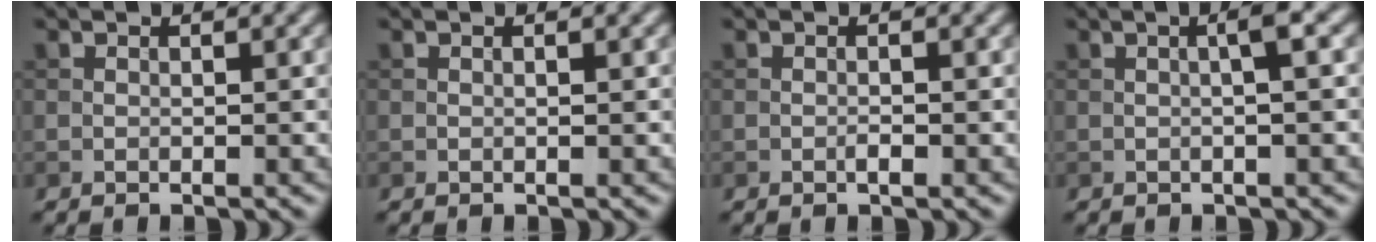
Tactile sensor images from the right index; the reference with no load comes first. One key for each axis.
{"total": 0.0}
{"total": 0.7, "fx": -0.3, "fy": 0.1, "fz": 0.7, "tx": -0.013, "ty": 0.000, "tz": -0.007}
{"total": 2.4, "fx": 0.3, "fy": 0.4, "fz": 2.4, "tx": -0.035, "ty": 0.009, "tz": 0.000}